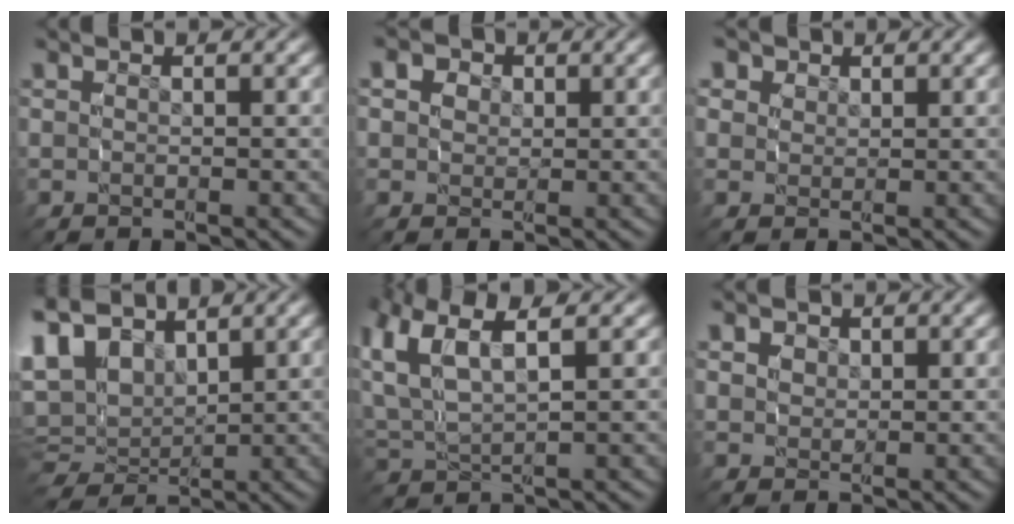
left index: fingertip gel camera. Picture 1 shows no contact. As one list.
[{"total": 4.2, "force": [1.3, 3.6, 1.6], "torque": [-0.033, -0.006, 0.019]}, {"total": 3.8, "force": [1.7, 3.1, 1.4], "torque": [-0.030, -0.002, 0.028]}, {"total": 10.1, "force": [1.7, 8.5, 5.2], "torque": [-0.134, -0.023, 0.033]}, {"total": 6.7, "force": [1.9, 4.6, 4.5], "torque": [-0.132, -0.004, 0.032]}, {"total": 1.6, "force": [0.7, 1.4, 0.5], "torque": [-0.007, -0.004, 0.017]}]